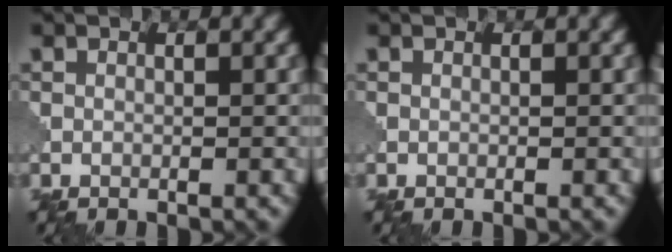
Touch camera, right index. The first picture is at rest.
{"total": 0.0}